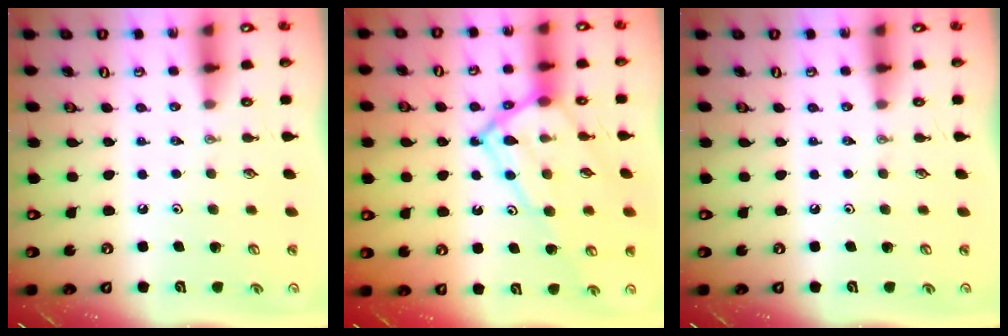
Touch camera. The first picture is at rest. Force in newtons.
{"total": 16.9, "press": 16.9, "slide": 1.5}
{"total": 0.0}